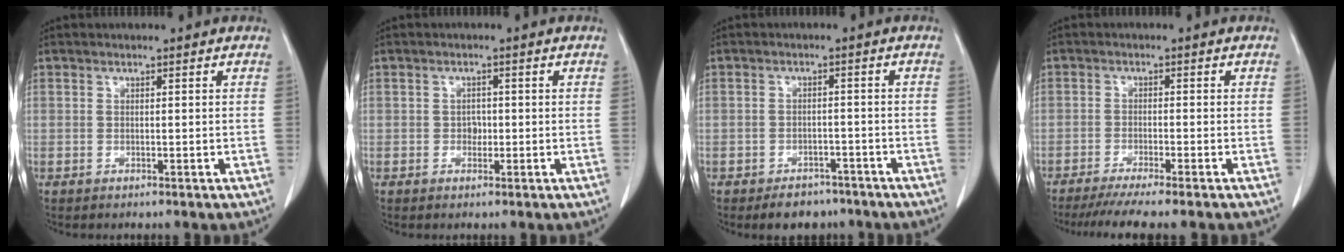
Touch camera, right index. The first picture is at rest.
{"total": 1.4, "force": [-0.2, 1.1, 0.9], "torque": [-0.011, 0.004, -0.004]}
{"total": 5.2, "force": [-4.0, 2.9, 1.4], "torque": [-0.013, 0.007, -0.055]}
{"total": 8.0, "force": [-6.8, -0.6, 4.2], "torque": [-0.052, -0.020, -0.106]}